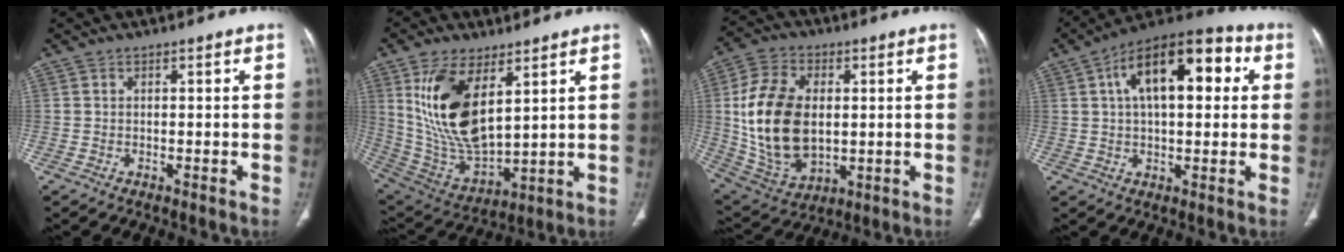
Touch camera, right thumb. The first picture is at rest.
{"total": 17.9, "force": [6.7, 8.4, 14.3], "torque": [-0.267, -0.029, 0.150]}
{"total": 19.6, "force": [1.2, 12.3, 15.1], "torque": [-0.286, -0.010, 0.037]}
{"total": 18.3, "force": [4.9, 9.0, 15.2], "torque": [-0.211, 0.029, 0.067]}